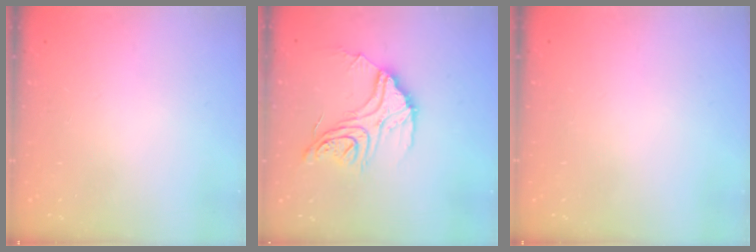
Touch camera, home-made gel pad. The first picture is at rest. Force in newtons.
{"total": 17.2, "press": 17.1, "slide": 1.6}
{"total": 0.0}